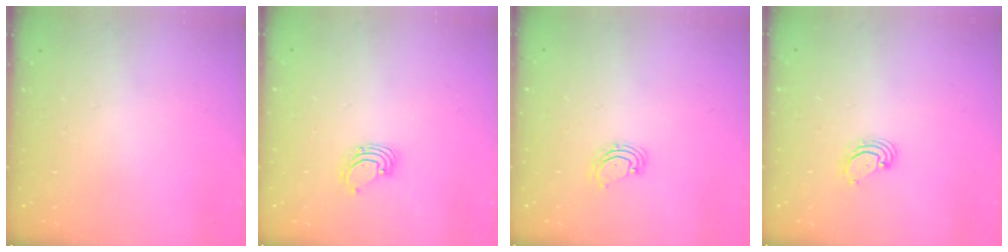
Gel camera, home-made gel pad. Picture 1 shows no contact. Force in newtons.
{"total": 2.2, "press": 2.2, "slide": 0.2}
{"total": 2.8, "press": 2.8, "slide": 0.2}
{"total": 3.0, "press": 3.0, "slide": 0.2}